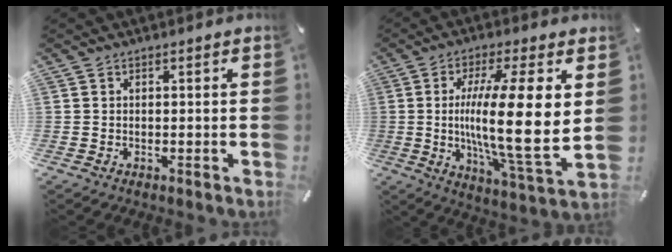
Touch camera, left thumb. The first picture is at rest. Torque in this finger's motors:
{"motor_torque": [0.20, 2.04, 2.63, -0.13, 0.33]}